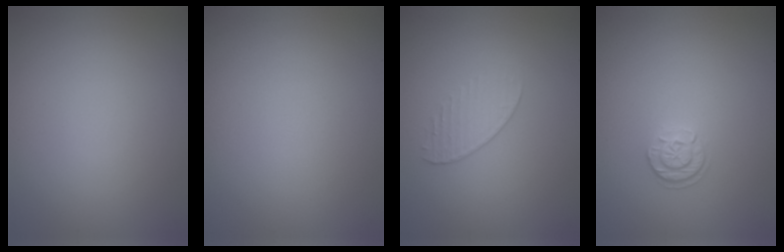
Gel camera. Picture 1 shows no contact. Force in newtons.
{"total": 0.0}
{"total": 1.2, "press": 0.6, "slide": 1.0}
{"total": 1.7, "press": 1.6, "slide": 0.4}